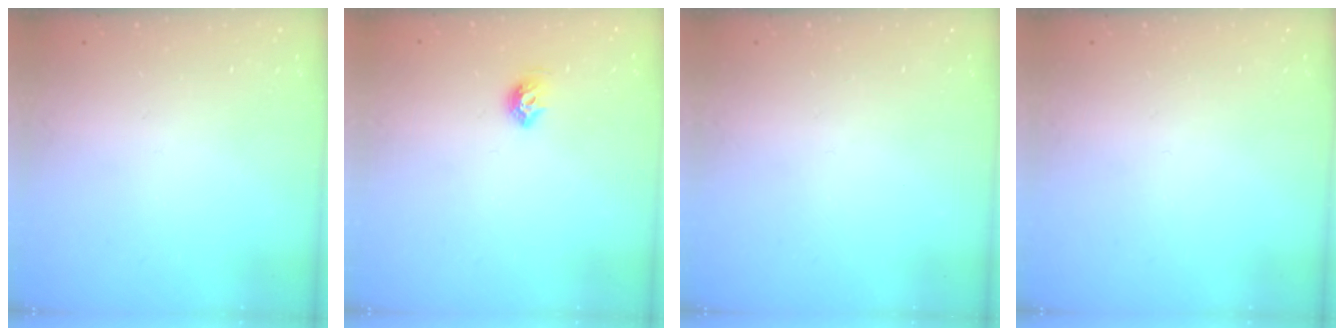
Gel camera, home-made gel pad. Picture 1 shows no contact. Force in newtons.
{"total": 6.6, "press": 6.6, "slide": 0.9}
{"total": 0.0}
{"total": 0.0}